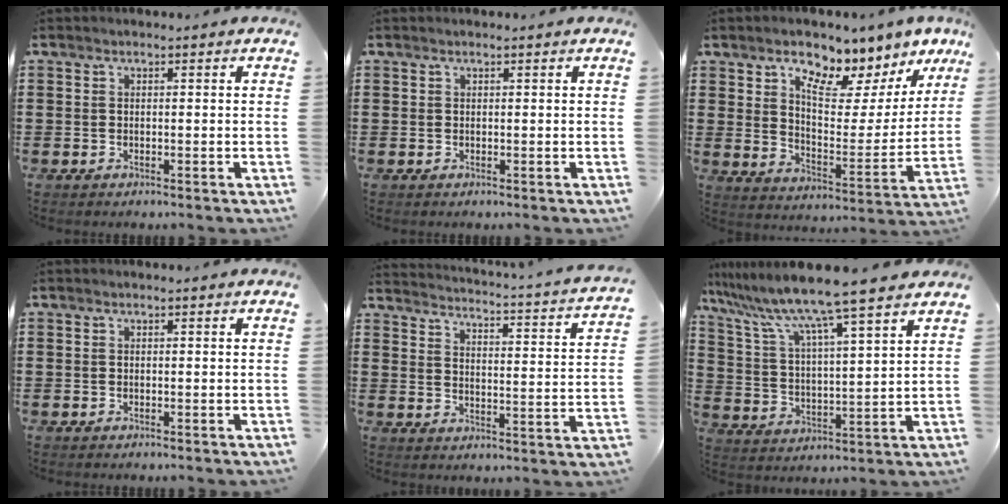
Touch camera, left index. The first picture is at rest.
{"total": 0.0}
{"total": 9.4, "force": [7.7, 3.1, 4.6], "torque": [-0.082, -0.052, 0.130]}
{"total": 0.0}
{"total": 2.2, "force": [1.9, -0.7, 0.9], "torque": [-0.033, -0.031, 0.018]}
{"total": 9.5, "force": [8.3, -1.0, 4.5], "torque": [-0.121, -0.055, 0.136]}